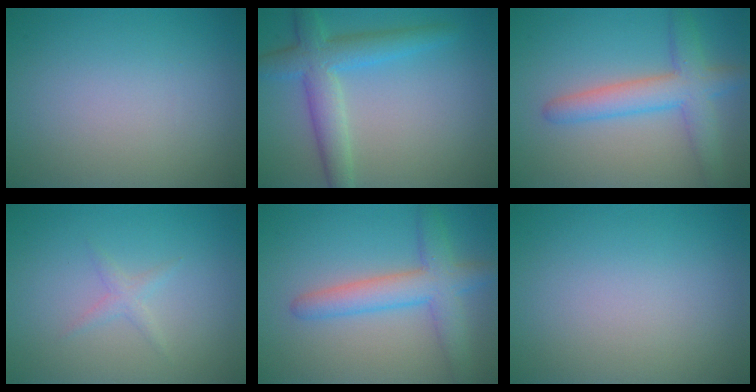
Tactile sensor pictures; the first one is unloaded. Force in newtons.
{"total": 4.8, "press": 4.8, "slide": 0.2}
{"total": 4.9, "press": 4.9, "slide": 0.4}
{"total": 1.1, "press": 1.1, "slide": 0.1}
{"total": 4.9, "press": 4.9, "slide": 0.4}
{"total": 0.0}